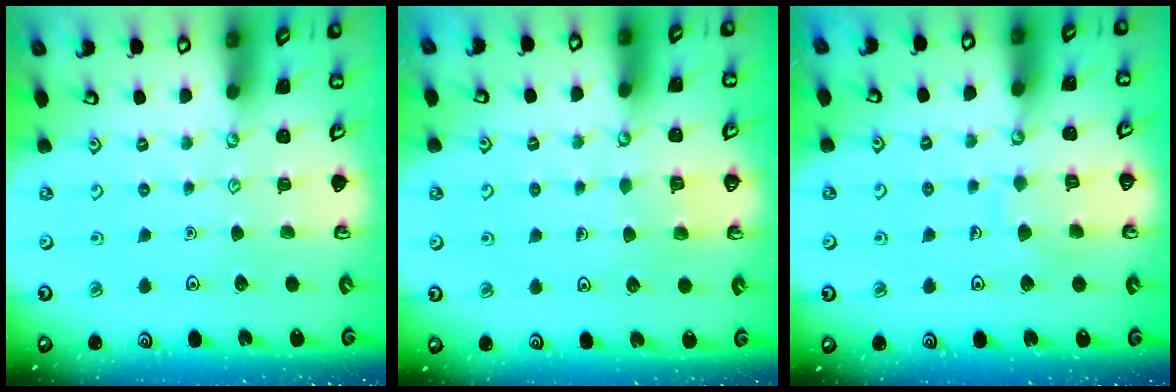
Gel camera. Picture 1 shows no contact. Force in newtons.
{"total": 2.2, "press": 2.2, "slide": 0.0}
{"total": 6.9, "press": 6.9, "slide": 0.7}